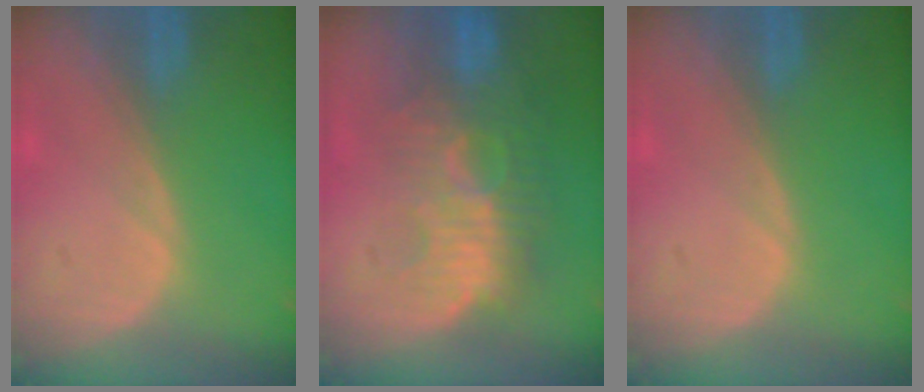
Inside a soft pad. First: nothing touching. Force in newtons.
{"total": 10.7, "press": 9.4, "slide": 5.0}
{"total": 0.0}